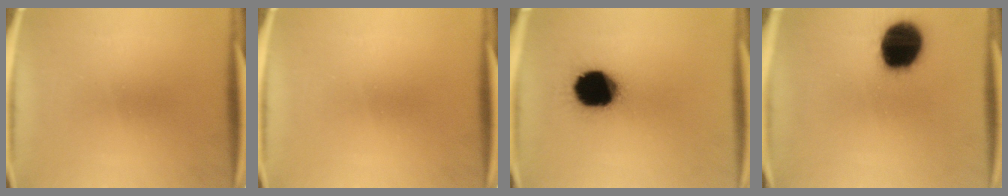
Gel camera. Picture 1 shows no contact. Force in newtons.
{"total": 0.0}
{"total": 20.0}
{"total": 19.2}